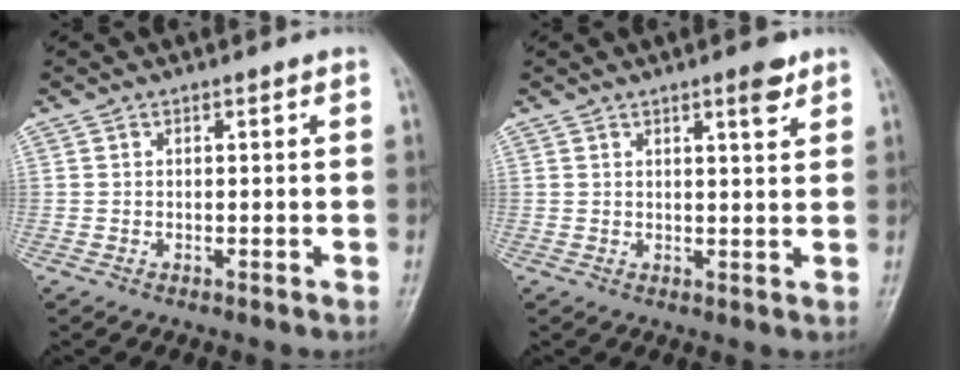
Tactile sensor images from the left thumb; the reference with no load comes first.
{"total": 3.6, "force": [2.3, 0.8, 2.6], "torque": [-0.033, -0.014, 0.033]}